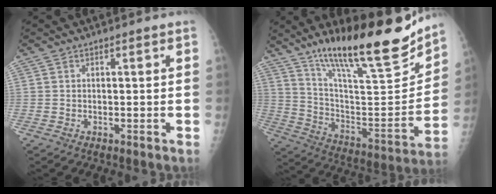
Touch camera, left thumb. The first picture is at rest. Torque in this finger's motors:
{"motor_torque": [0.30, 0.17, 1.40, -1.36, 0.11]}